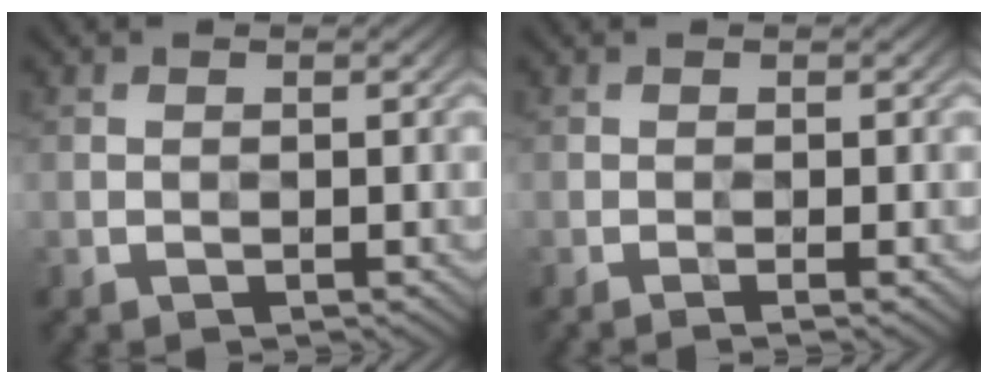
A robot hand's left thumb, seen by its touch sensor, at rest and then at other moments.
{"total": 1.4, "force": [-0.6, -0.3, 1.2], "torque": [-0.028, 0.003, -0.013]}